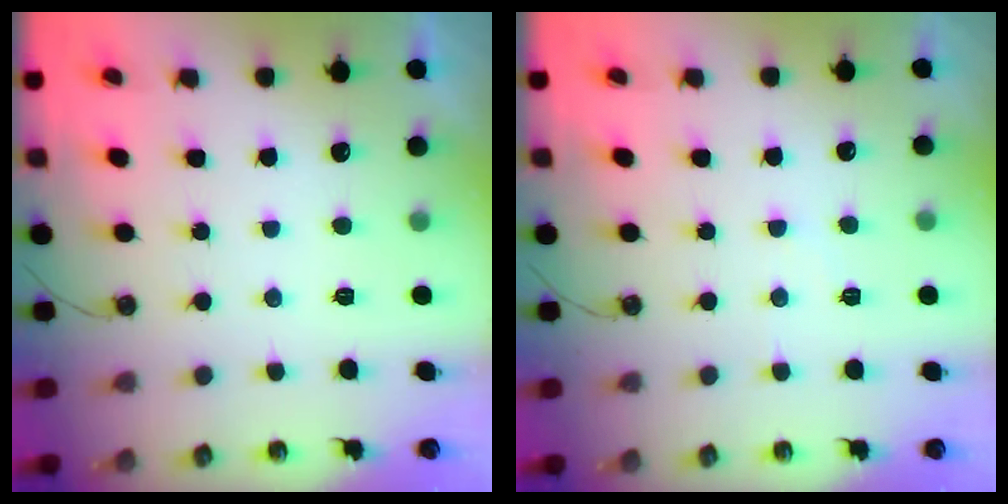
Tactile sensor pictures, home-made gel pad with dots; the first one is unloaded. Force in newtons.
{"total": 3.1, "press": 3.1, "slide": 0.6}